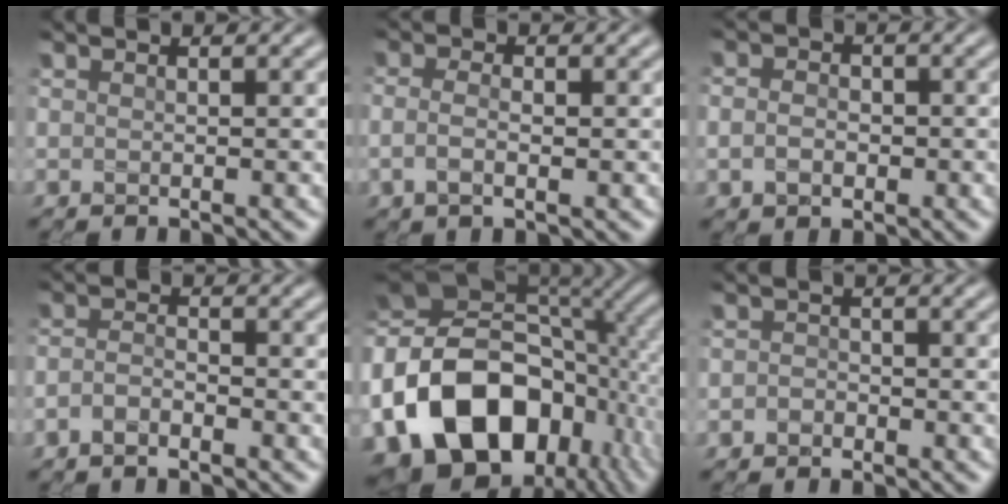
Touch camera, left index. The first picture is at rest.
{"total": 2.1, "force": [-0.4, 0.9, 1.9], "torque": [-0.039, -0.005, -0.013]}
{"total": 2.3, "force": [-0.5, 1.7, 1.5], "torque": [-0.026, -0.001, -0.016]}
{"total": 1.7, "force": [-1.1, 0.6, 1.2], "torque": [-0.027, 0.001, -0.026]}
{"total": 19.6, "force": [-6.0, 13.4, 13.1], "torque": [-0.252, -0.019, -0.099]}
{"total": 1.0, "force": [-0.6, 0.7, 0.2], "torque": [-0.003, 0.001, -0.013]}